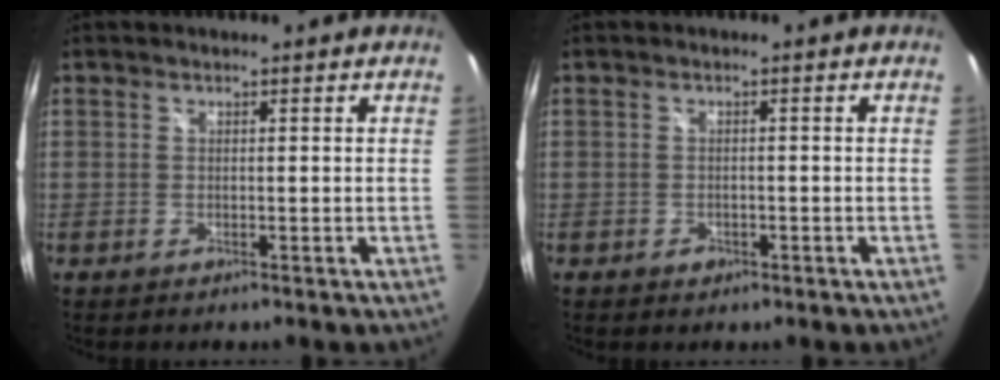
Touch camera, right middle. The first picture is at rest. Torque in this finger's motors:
{"motor_torque": [0.23, -0.17, -0.01, 0.00]}